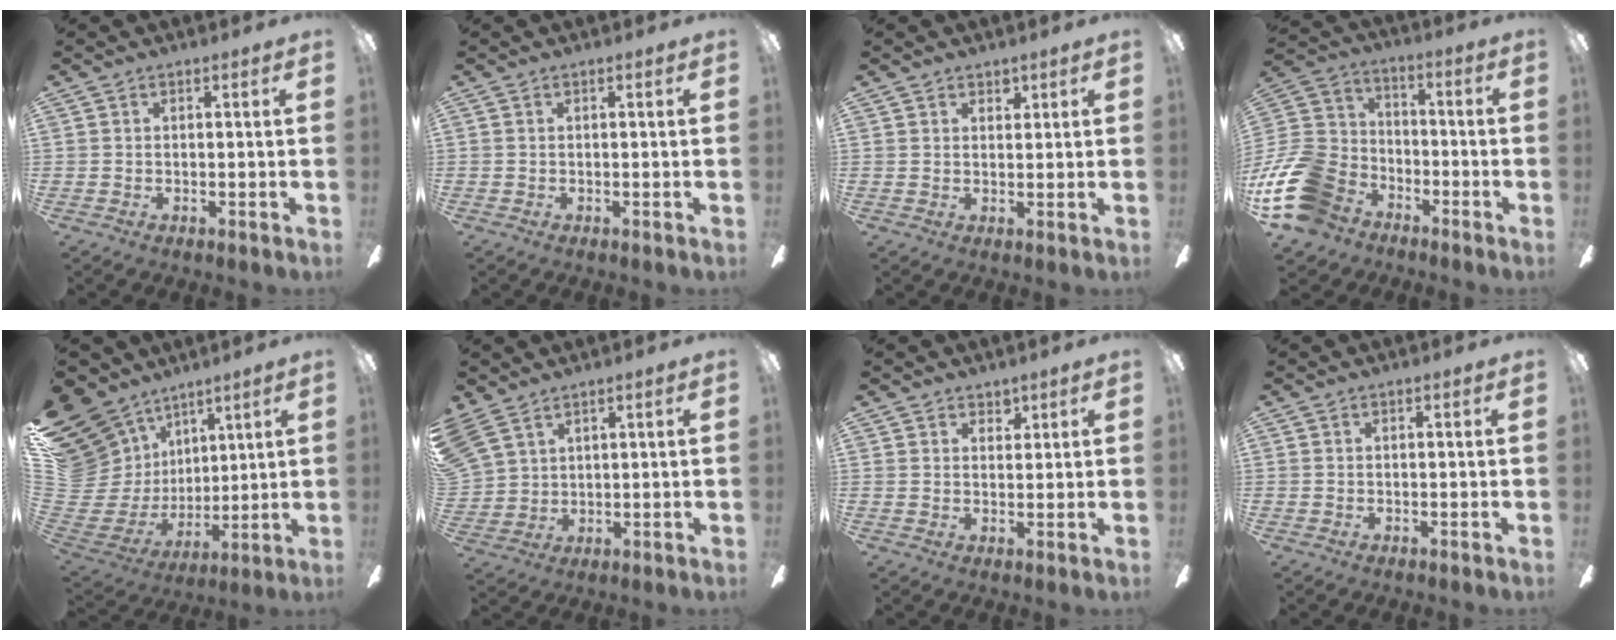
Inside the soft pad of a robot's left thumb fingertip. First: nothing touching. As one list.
[{"total": 0.0}, {"total": 2.3, "force": [1.8, 1.3, 0.2], "torque": [-0.001, -0.008, 0.035]}, {"total": 19.0, "force": [-9.2, 13.3, 10.1], "torque": [-0.231, 0.053, -0.156]}, {"total": 20.5, "force": [10.9, 15.8, 7.0], "torque": [-0.199, -0.079, 0.233]}, {"total": 6.8, "force": [5.4, 3.6, 2.1], "torque": [-0.058, -0.013, 0.109]}, {"total": 2.9, "force": [2.5, 1.5, -0.1], "torque": [0.003, -0.012, 0.048]}, {"total": 0.0}]